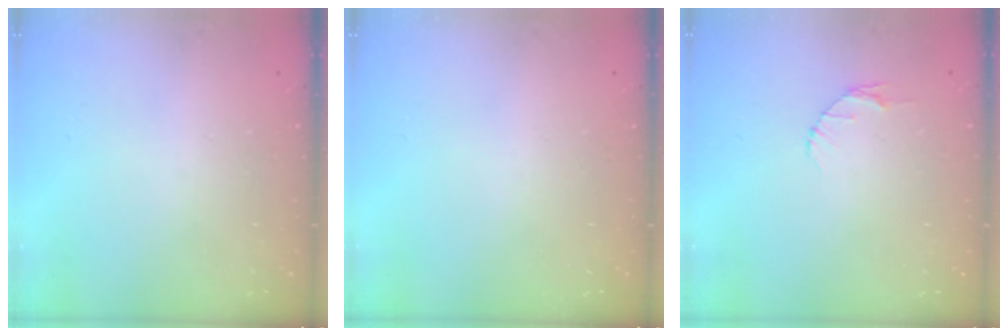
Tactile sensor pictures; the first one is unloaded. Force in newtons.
{"total": 0.0}
{"total": 4.0, "press": 4.0, "slide": 0.6}